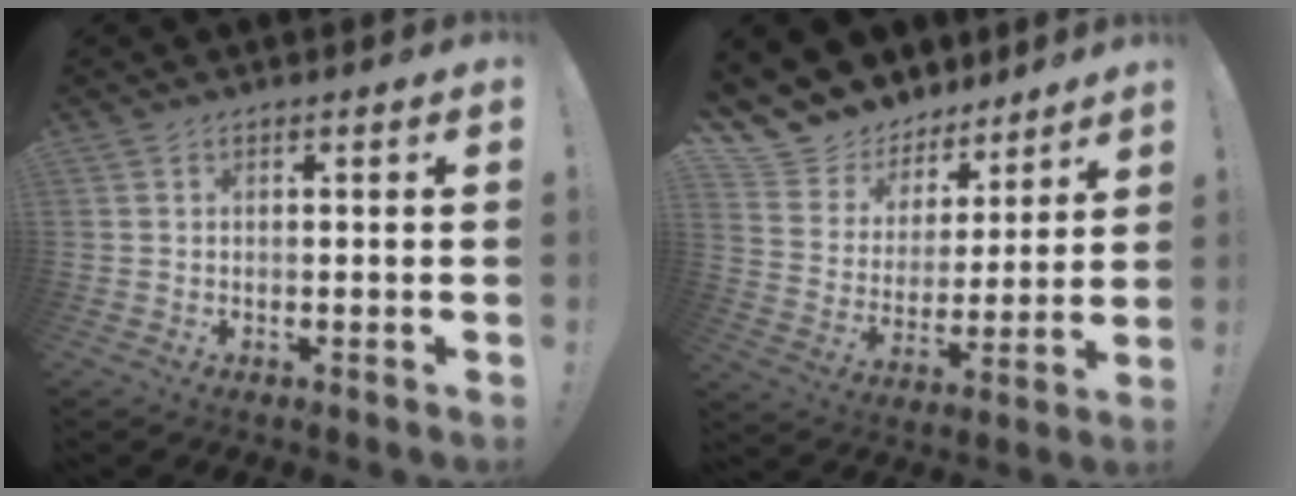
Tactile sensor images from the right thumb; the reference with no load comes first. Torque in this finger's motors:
{"motor_torque": [0.08, 0.28, 0.63, 0.68, 0.01]}